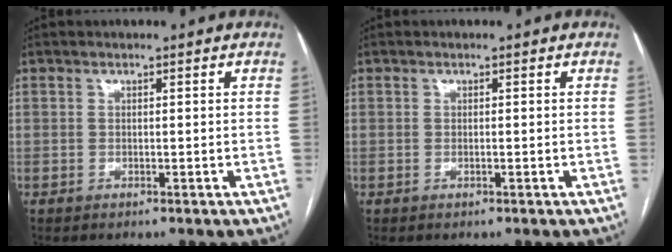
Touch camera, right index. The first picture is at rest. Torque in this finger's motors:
{"motor_torque": [0.12, 0.09, 0.01, 0.01]}